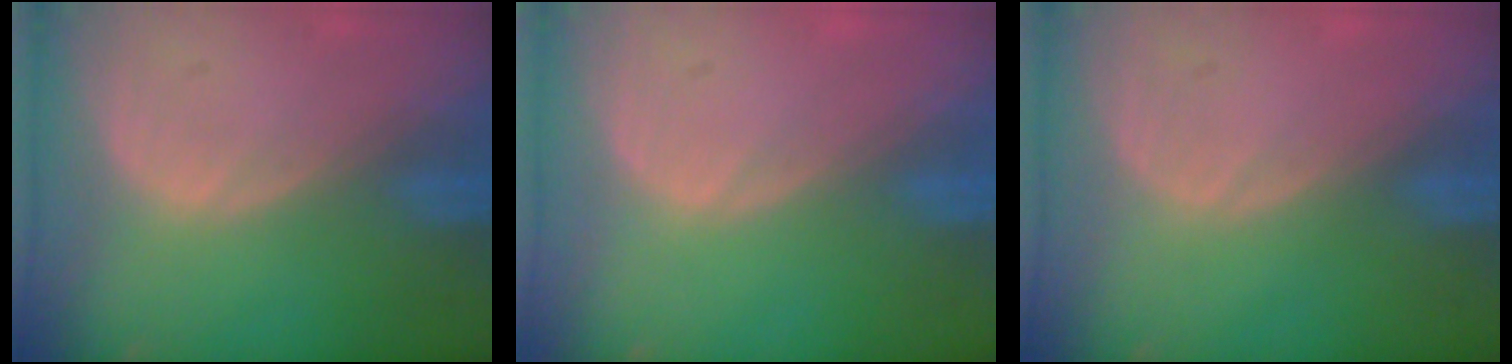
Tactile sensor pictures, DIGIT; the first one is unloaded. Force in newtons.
{"total": 0.0}
{"total": 0.0}